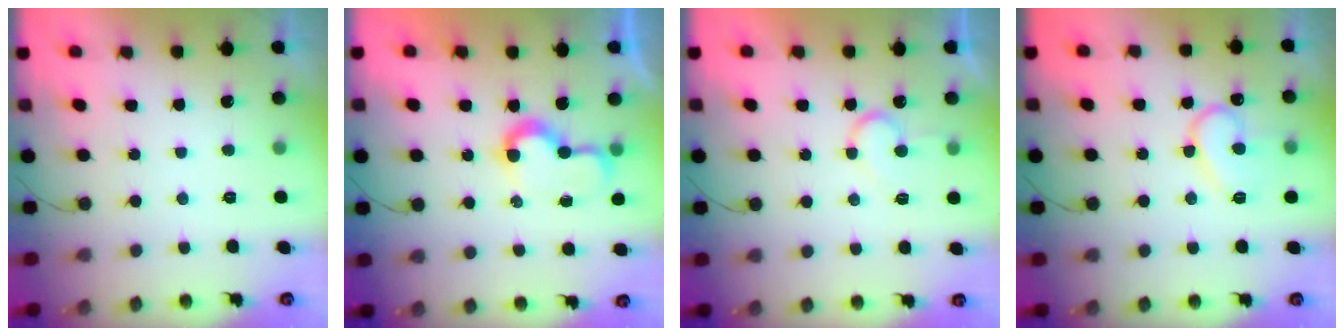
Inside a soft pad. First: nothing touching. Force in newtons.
{"total": 7.9, "press": 7.8, "slide": 0.3}
{"total": 7.4, "press": 7.4, "slide": 0.5}
{"total": 11.7, "press": 11.7, "slide": 1.1}